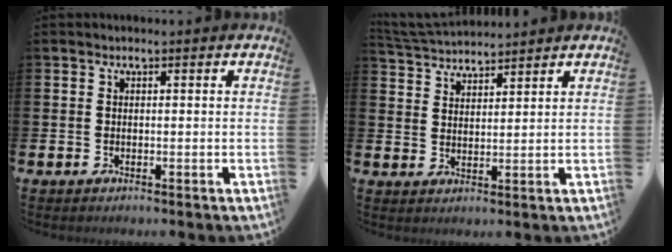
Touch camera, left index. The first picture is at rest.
{"total": 4.3, "force": [4.3, 0.6, 0.1], "torque": [-0.018, -0.019, 0.079]}